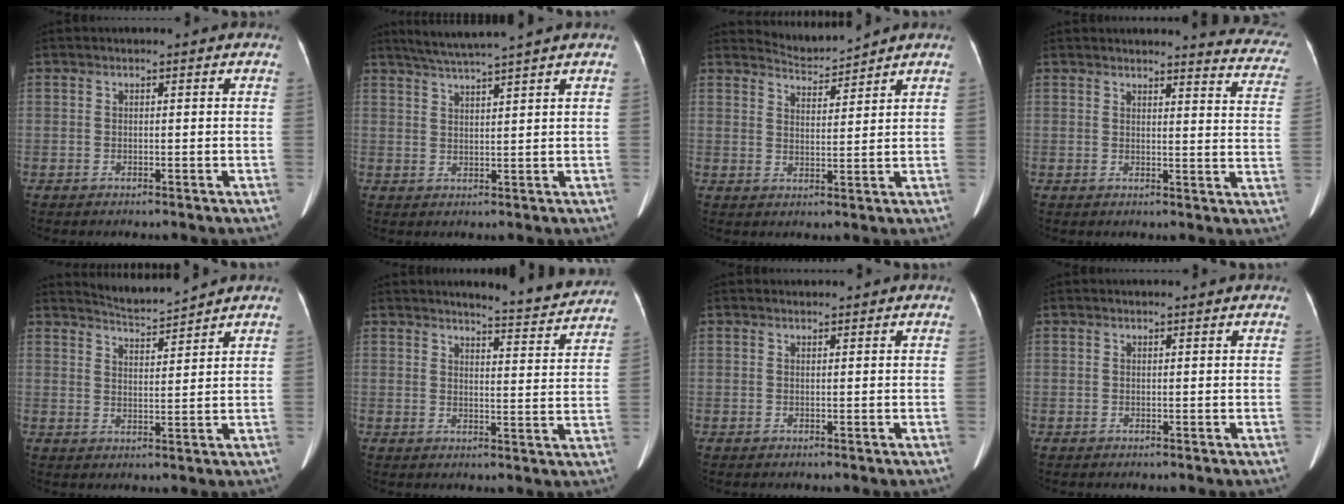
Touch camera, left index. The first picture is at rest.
{"total": 6.4, "force": [5.5, -1.4, 2.9], "torque": [-0.052, 0.017, 0.095]}
{"total": 3.8, "force": [3.6, -0.8, -0.9], "torque": [0.008, -0.005, 0.073]}
{"total": 11.3, "force": [11.1, 1.2, 1.9], "torque": [0.012, -0.079, 0.088]}
{"total": 4.4, "force": [4.2, -1.1, -0.2], "torque": [-0.003, -0.006, 0.080]}
{"total": 8.6, "force": [8.3, 0.4, 2.2], "torque": [-0.034, -0.019, 0.096]}
{"total": 0.0}
{"total": 0.0}